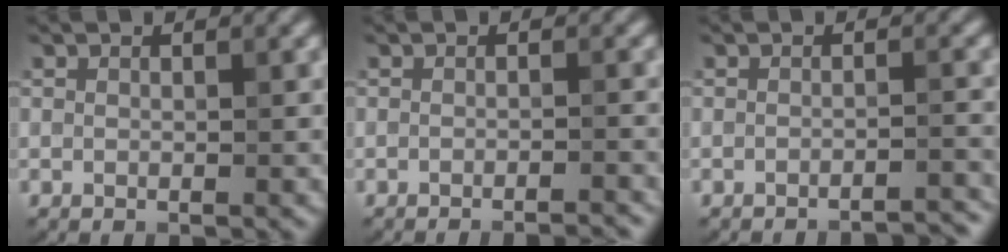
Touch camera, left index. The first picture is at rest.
{"total": 2.8, "force": [-2.4, 0.5, 1.4], "torque": [-0.011, 0.005, -0.036]}
{"total": 3.8, "force": [-3.5, 0.5, 1.3], "torque": [-0.006, 0.017, -0.044]}